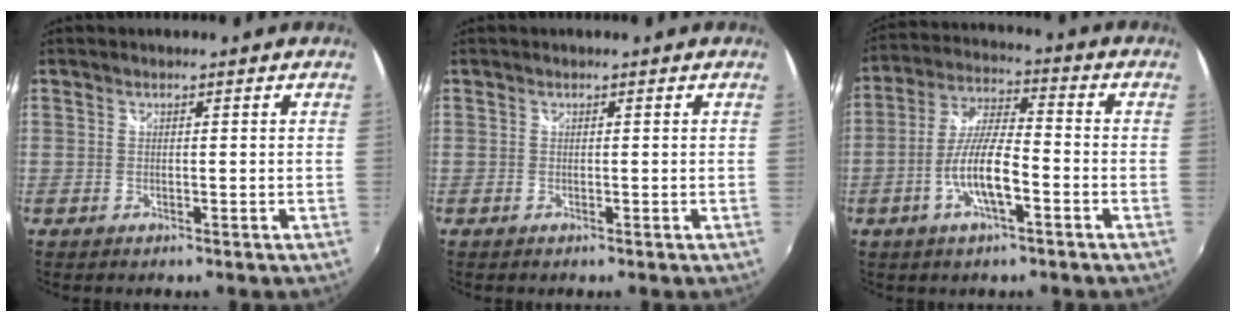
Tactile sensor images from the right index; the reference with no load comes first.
{"total": 0.0}
{"total": 9.8, "force": [-3.9, 2.4, 8.7], "torque": [-0.180, 0.001, -0.072]}